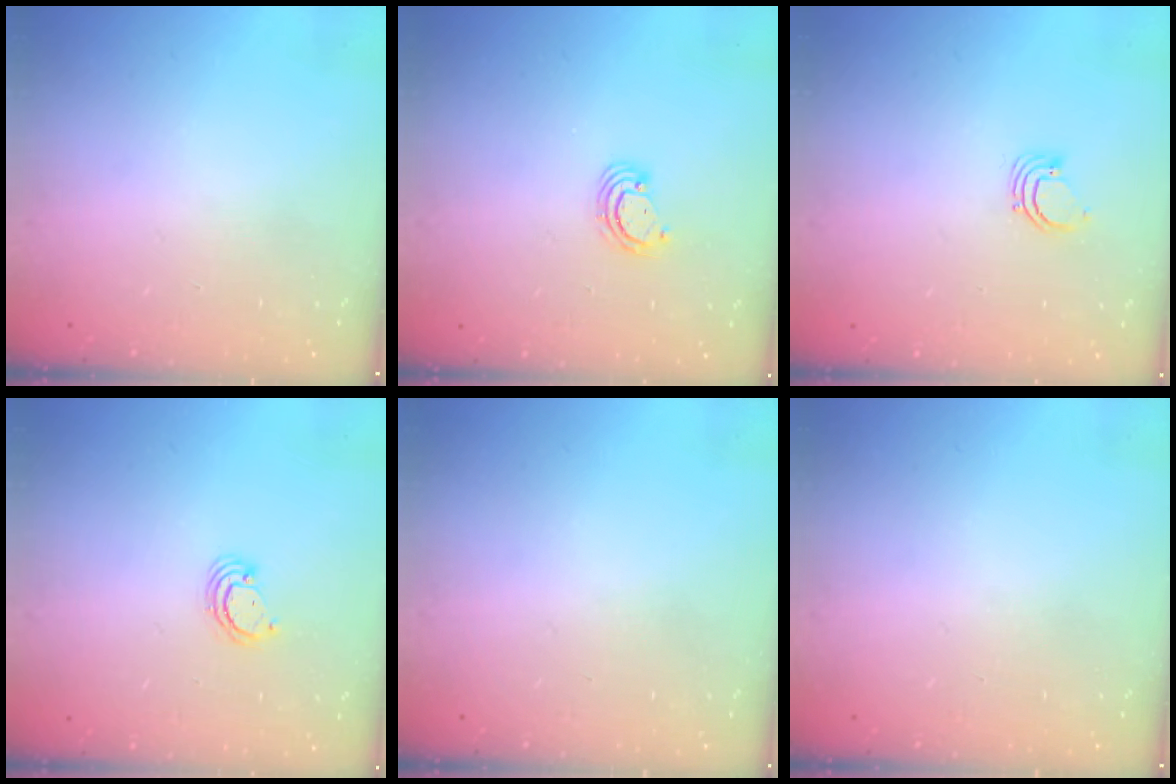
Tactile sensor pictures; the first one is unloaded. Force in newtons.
{"total": 2.4, "press": 2.4, "slide": 0.2}
{"total": 2.3, "press": 2.3, "slide": 0.1}
{"total": 2.7, "press": 2.7, "slide": 0.2}
{"total": 0.0}
{"total": 0.0}